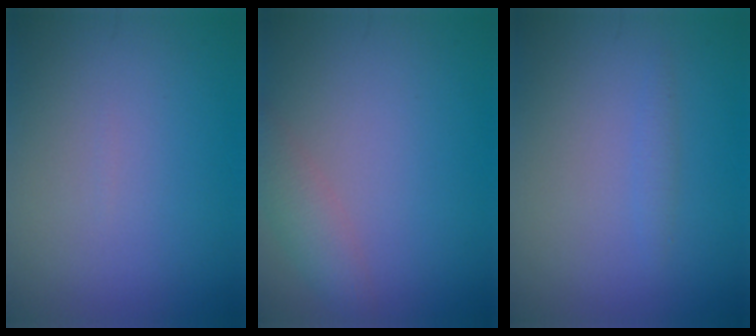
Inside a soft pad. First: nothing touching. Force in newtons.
{"total": 2.6, "press": 2.6, "slide": 0.1}
{"total": 0.8, "press": 0.8, "slide": 0.1}